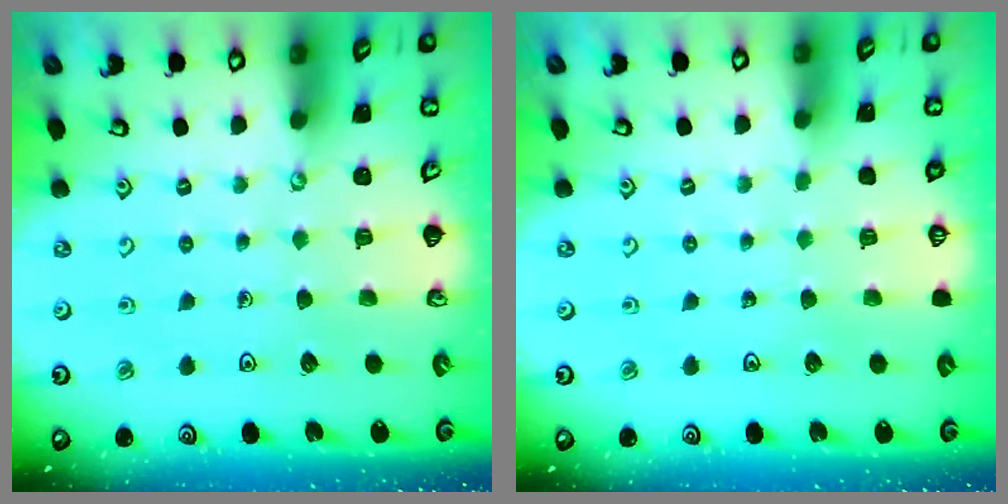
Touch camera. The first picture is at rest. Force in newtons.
{"total": 0.0}